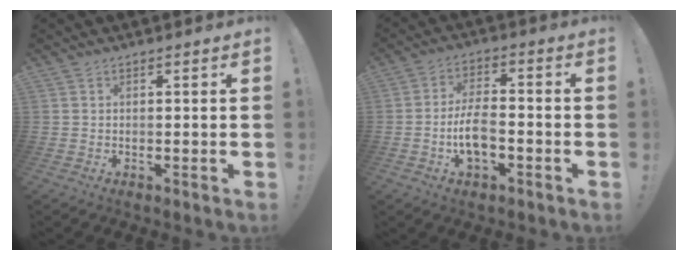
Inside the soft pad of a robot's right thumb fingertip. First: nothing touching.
{"total": 9.1, "force": [-2.8, 4.6, 7.3], "torque": [-0.140, 0.006, -0.048]}